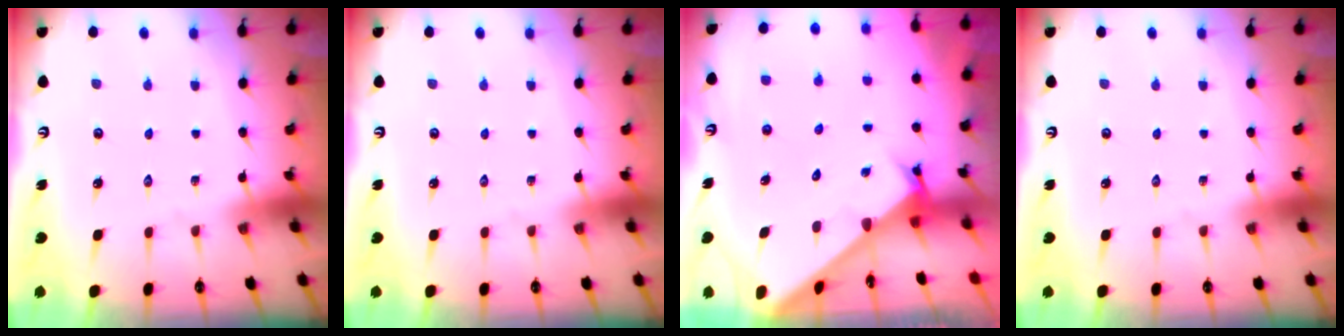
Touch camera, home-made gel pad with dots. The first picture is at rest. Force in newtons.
{"total": 0.0}
{"total": 2.7, "press": 2.7, "slide": 0.3}
{"total": 0.0}